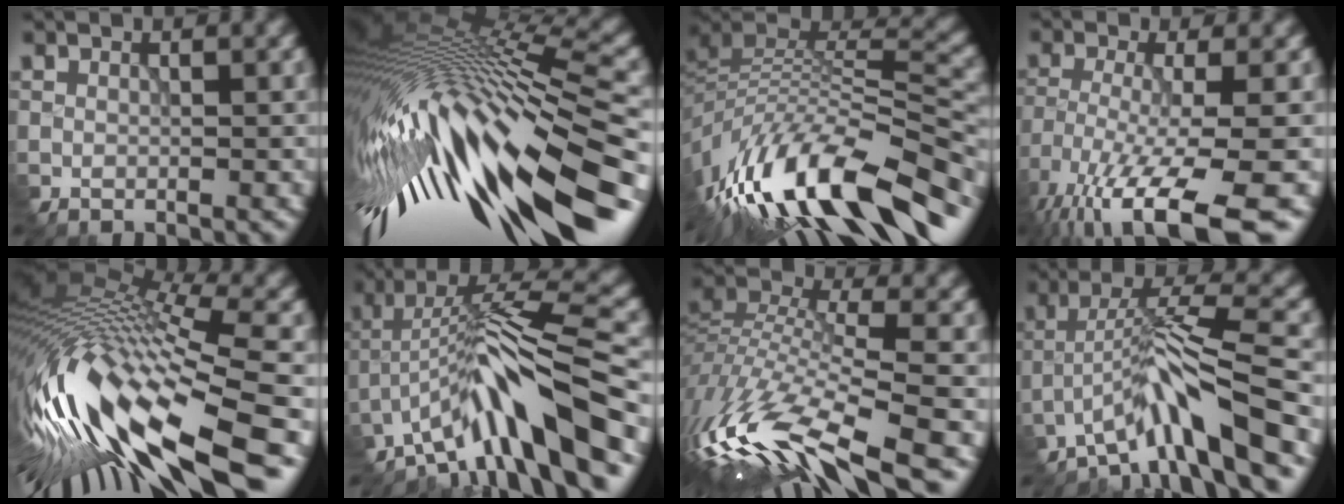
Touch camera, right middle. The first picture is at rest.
{"total": 17.8, "force": [-5.7, 5.4, 16.0], "torque": [-0.289, -0.012, -0.085]}
{"total": 15.0, "force": [-8.6, 5.8, 10.8], "torque": [-0.220, 0.012, -0.142]}
{"total": 12.6, "force": [-8.1, 2.9, 9.2], "torque": [-0.190, -0.020, -0.126]}
{"total": 15.8, "force": [-5.7, 4.6, 14.0], "torque": [-0.264, 0.006, -0.097]}
{"total": 10.1, "force": [-6.4, 1.8, 7.7], "torque": [-0.117, 0.026, -0.109]}
{"total": 14.0, "force": [-8.1, 4.0, 10.7], "torque": [-0.241, 0.008, -0.139]}
{"total": 7.3, "force": [-4.9, 0.9, 5.4], "torque": [-0.094, 0.021, -0.090]}